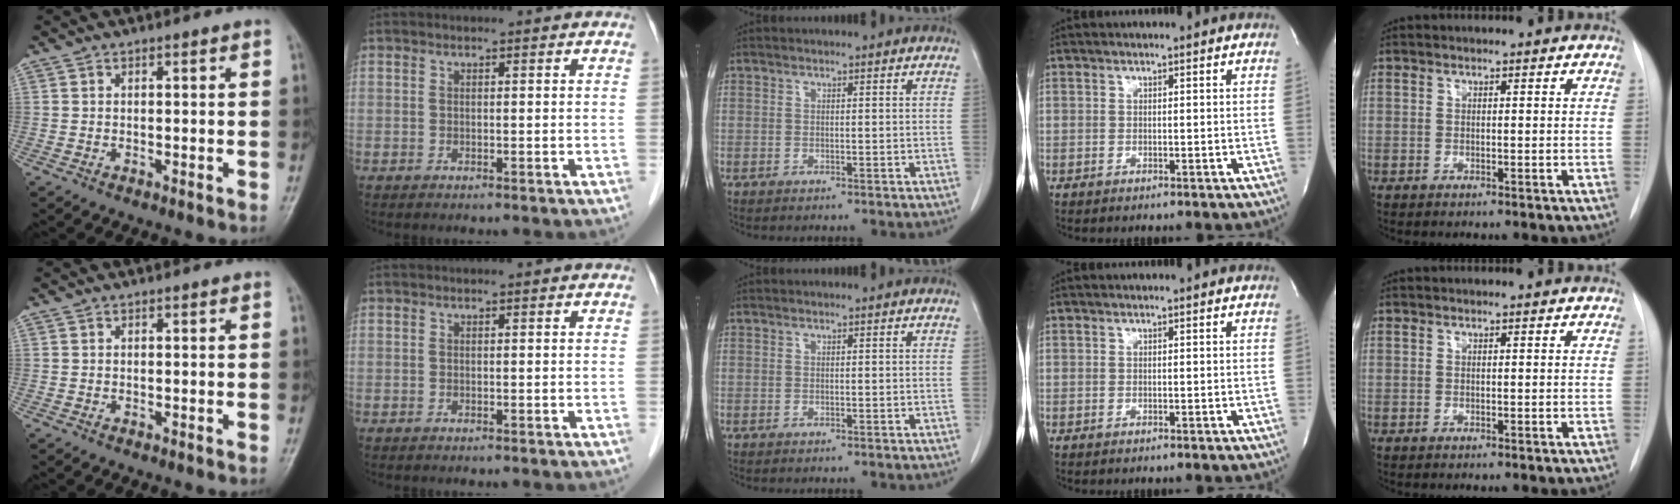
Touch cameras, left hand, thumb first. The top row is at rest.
{}